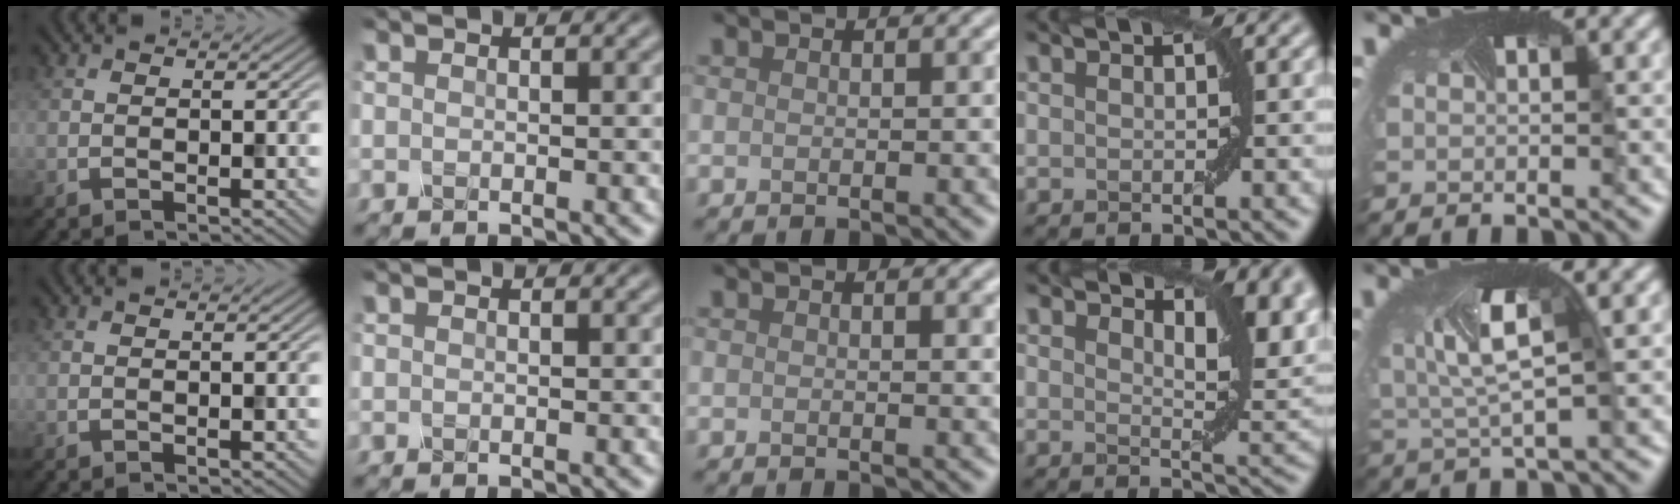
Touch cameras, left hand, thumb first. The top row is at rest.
{"middle": {"total": 0.6, "force": [0.4, 0.2, 0.4], "torque": [-0.003, -0.002, 0.007]}, "ring": {"total": 5.4, "force": [3.2, 1.9, 3.9], "torque": [-0.050, -0.001, 0.048]}, "little": {"total": 5.3, "force": [0.9, 2.3, 4.7], "torque": [-0.114, 0.003, 0.012]}}